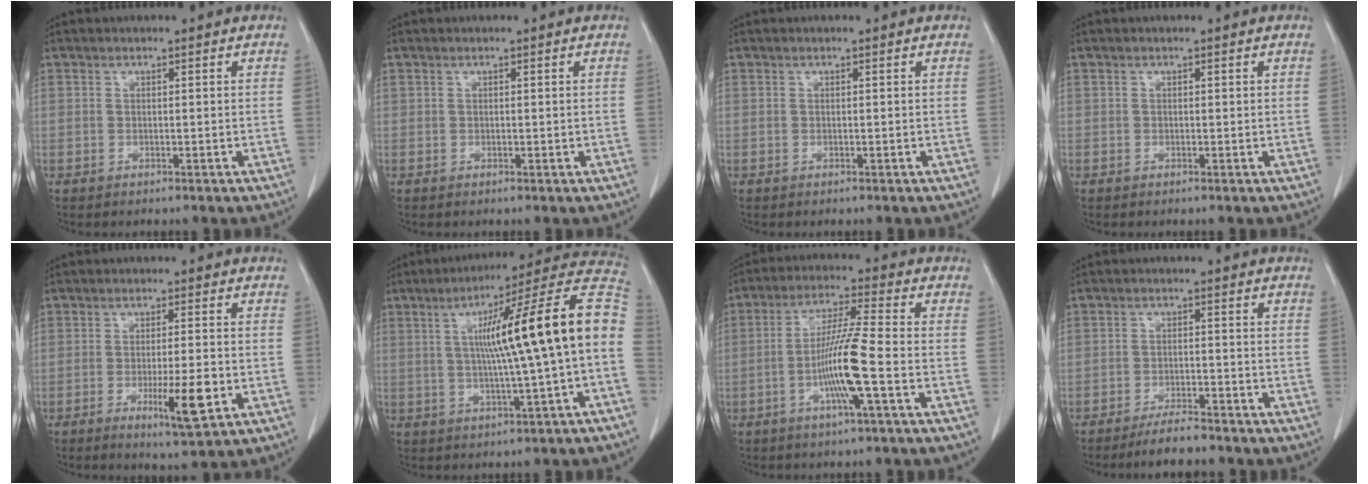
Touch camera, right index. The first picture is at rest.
{"total": 0.0}
{"total": 0.0}
{"total": 0.0}
{"total": 7.0, "force": [-2.3, 0.7, 6.6], "torque": [-0.104, -0.011, -0.032]}
{"total": 18.4, "force": [0.8, 0.0, 18.4], "torque": [-0.257, 0.036, 0.004]}
{"total": 9.9, "force": [-2.9, -0.5, 9.4], "torque": [-0.185, -0.005, -0.058]}
{"total": 4.6, "force": [-4.2, 0.8, 1.8], "torque": [-0.034, -0.008, -0.073]}